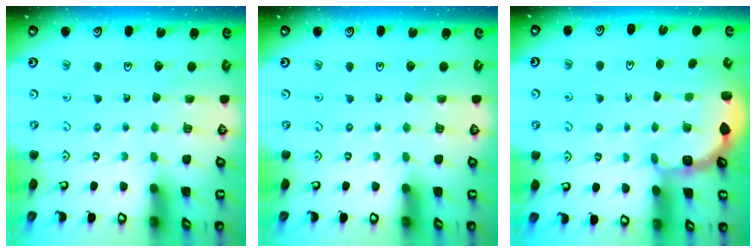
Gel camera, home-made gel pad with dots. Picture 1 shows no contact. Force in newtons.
{"total": 0.0}
{"total": 2.8, "press": 2.4, "slide": 1.4}